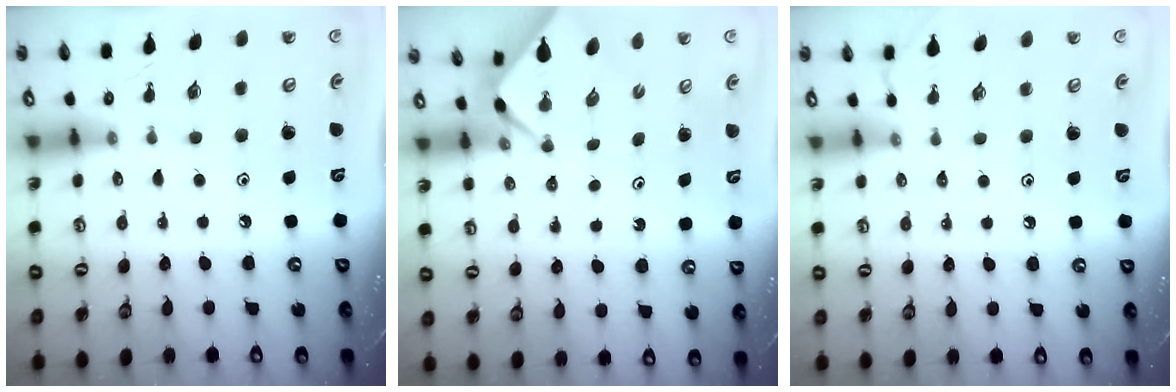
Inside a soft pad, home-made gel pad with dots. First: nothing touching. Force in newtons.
{"total": 2.3, "press": 2.3, "slide": 0.2}
{"total": 1.8, "press": 1.8, "slide": 0.3}